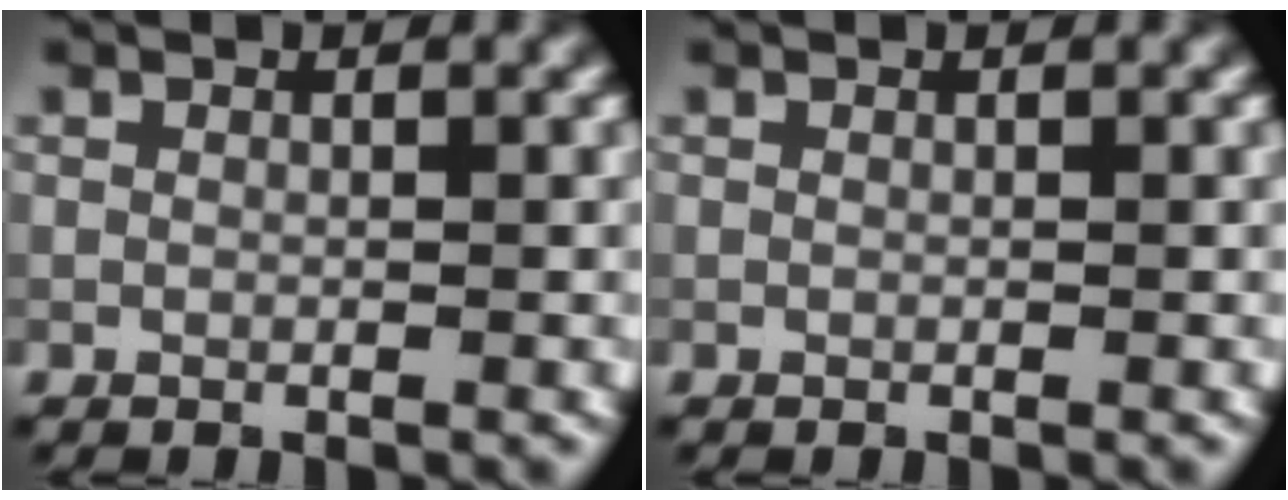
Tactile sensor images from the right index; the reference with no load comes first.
{"total": 0.0}